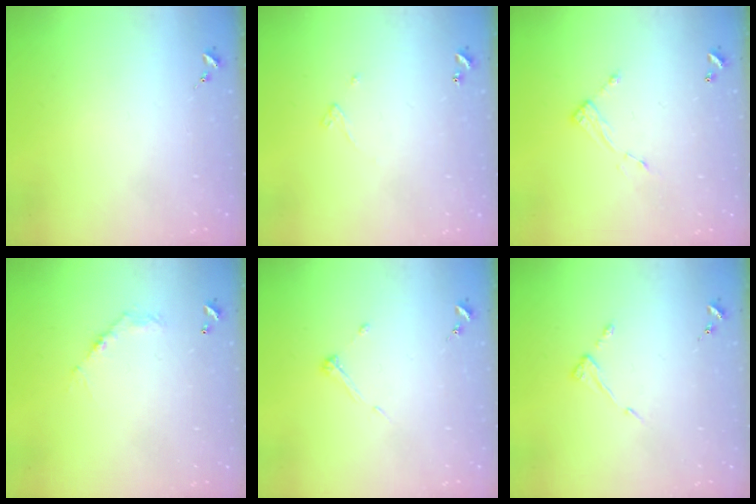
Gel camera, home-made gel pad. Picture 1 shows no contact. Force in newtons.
{"total": 2.4, "press": 2.4, "slide": 0.2}
{"total": 6.6, "press": 6.6, "slide": 0.2}
{"total": 6.3, "press": 6.3, "slide": 0.4}
{"total": 4.3, "press": 4.3, "slide": 0.2}
{"total": 4.4, "press": 4.3, "slide": 0.7}